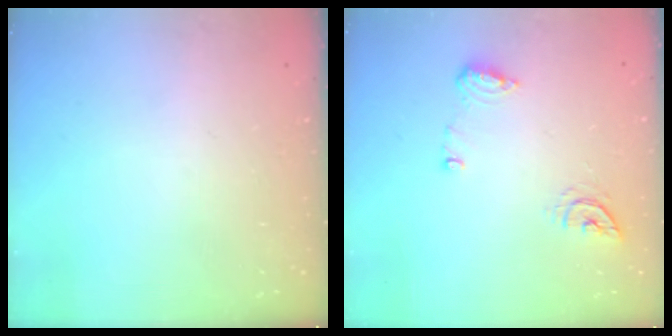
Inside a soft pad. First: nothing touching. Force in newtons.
{"total": 7.8, "press": 7.8, "slide": 0.1}